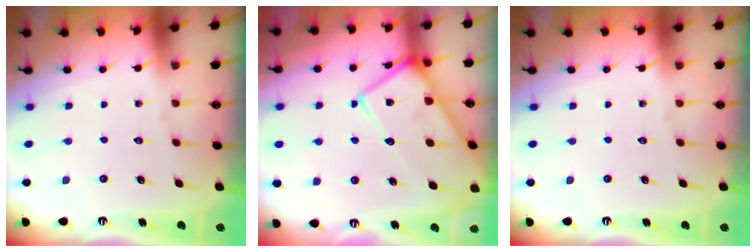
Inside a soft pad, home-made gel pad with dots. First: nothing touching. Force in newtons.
{"total": 17.1, "press": 17.0, "slide": 1.6}
{"total": 0.0}